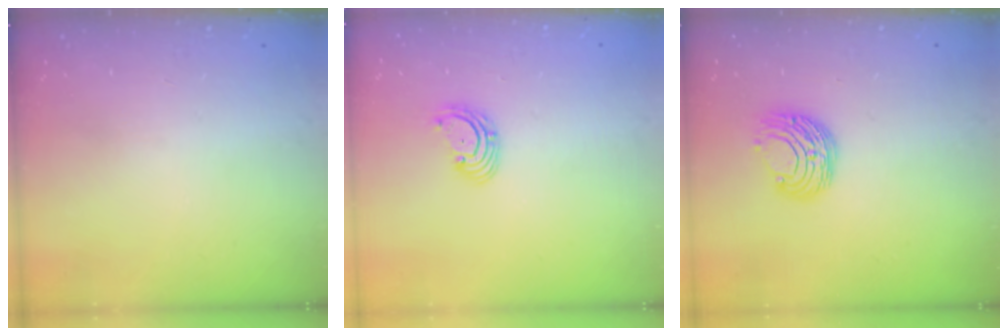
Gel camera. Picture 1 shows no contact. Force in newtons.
{"total": 2.9, "press": 2.9, "slide": 0.1}
{"total": 9.5, "press": 9.5, "slide": 0.6}